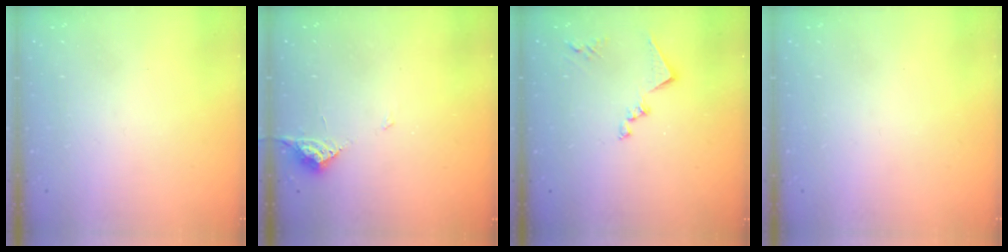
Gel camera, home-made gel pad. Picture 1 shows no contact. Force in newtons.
{"total": 5.0, "press": 5.0, "slide": 0.6}
{"total": 11.7, "press": 11.7, "slide": 1.2}
{"total": 0.0}